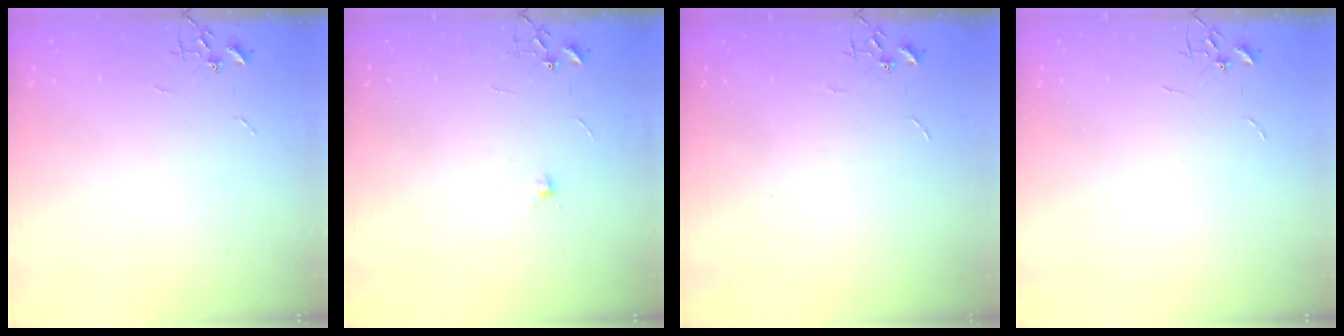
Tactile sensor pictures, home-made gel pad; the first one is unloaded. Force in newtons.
{"total": 5.6, "press": 5.6, "slide": 0.7}
{"total": 0.0}
{"total": 0.0}